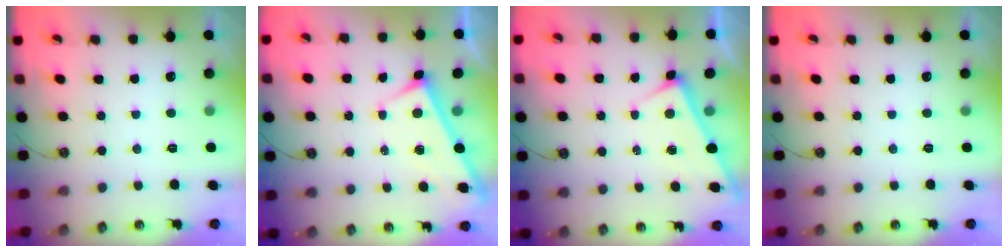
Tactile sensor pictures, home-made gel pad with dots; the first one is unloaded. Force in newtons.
{"total": 3.1, "press": 3.1, "slide": 0.2}
{"total": 4.2, "press": 4.2, "slide": 0.2}
{"total": 0.0}